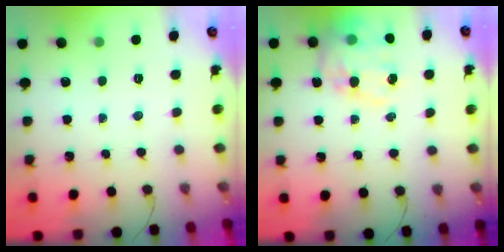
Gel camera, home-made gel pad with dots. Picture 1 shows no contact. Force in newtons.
{"total": 16.4, "press": 16.0, "slide": 3.7}